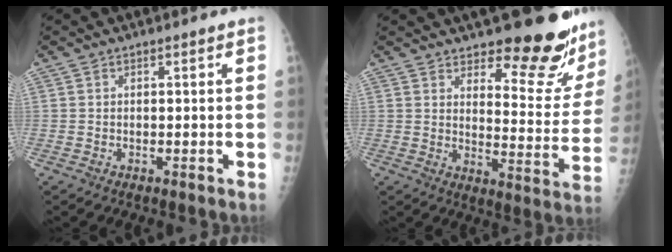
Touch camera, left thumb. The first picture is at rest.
{"total": 17.7, "force": [14.4, 5.7, 8.6], "torque": [-0.061, -0.118, 0.178]}